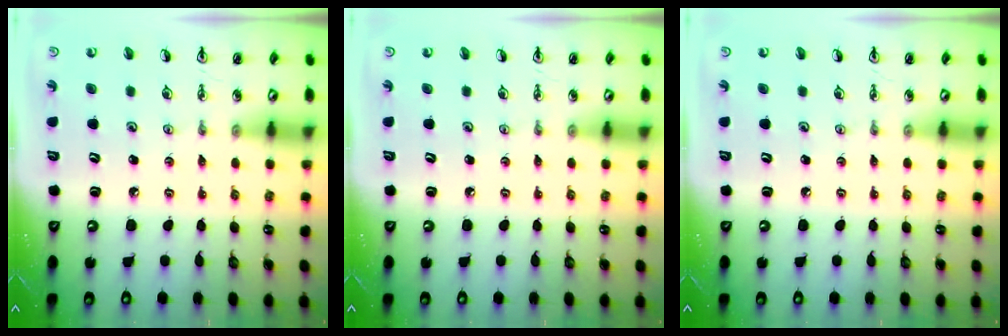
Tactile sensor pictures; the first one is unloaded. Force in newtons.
{"total": 0.0}
{"total": 0.0}